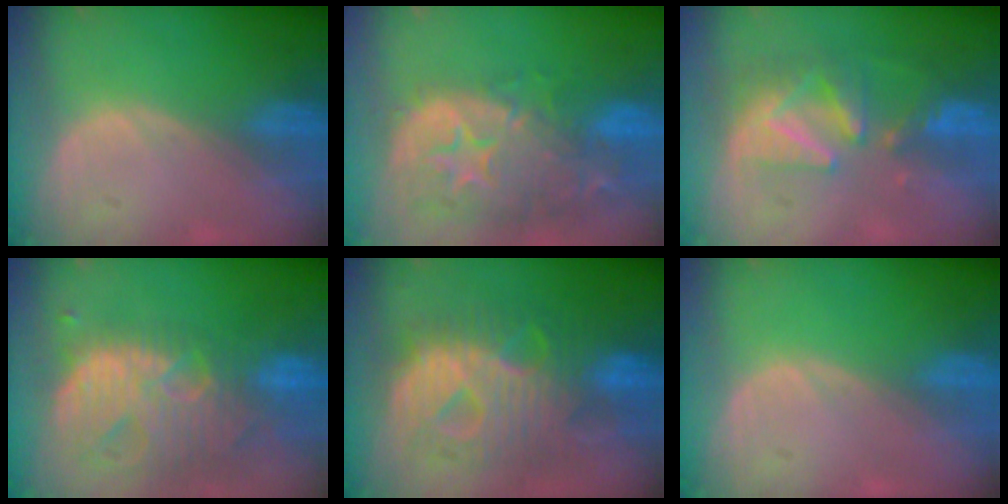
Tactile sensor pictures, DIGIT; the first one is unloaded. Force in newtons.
{"total": 14.4, "press": 11.6, "slide": 8.6}
{"total": 8.6, "press": 8.0, "slide": 3.1}
{"total": 13.8, "press": 11.6, "slide": 7.4}
{"total": 12.3, "press": 12.2, "slide": 1.3}
{"total": 0.0}